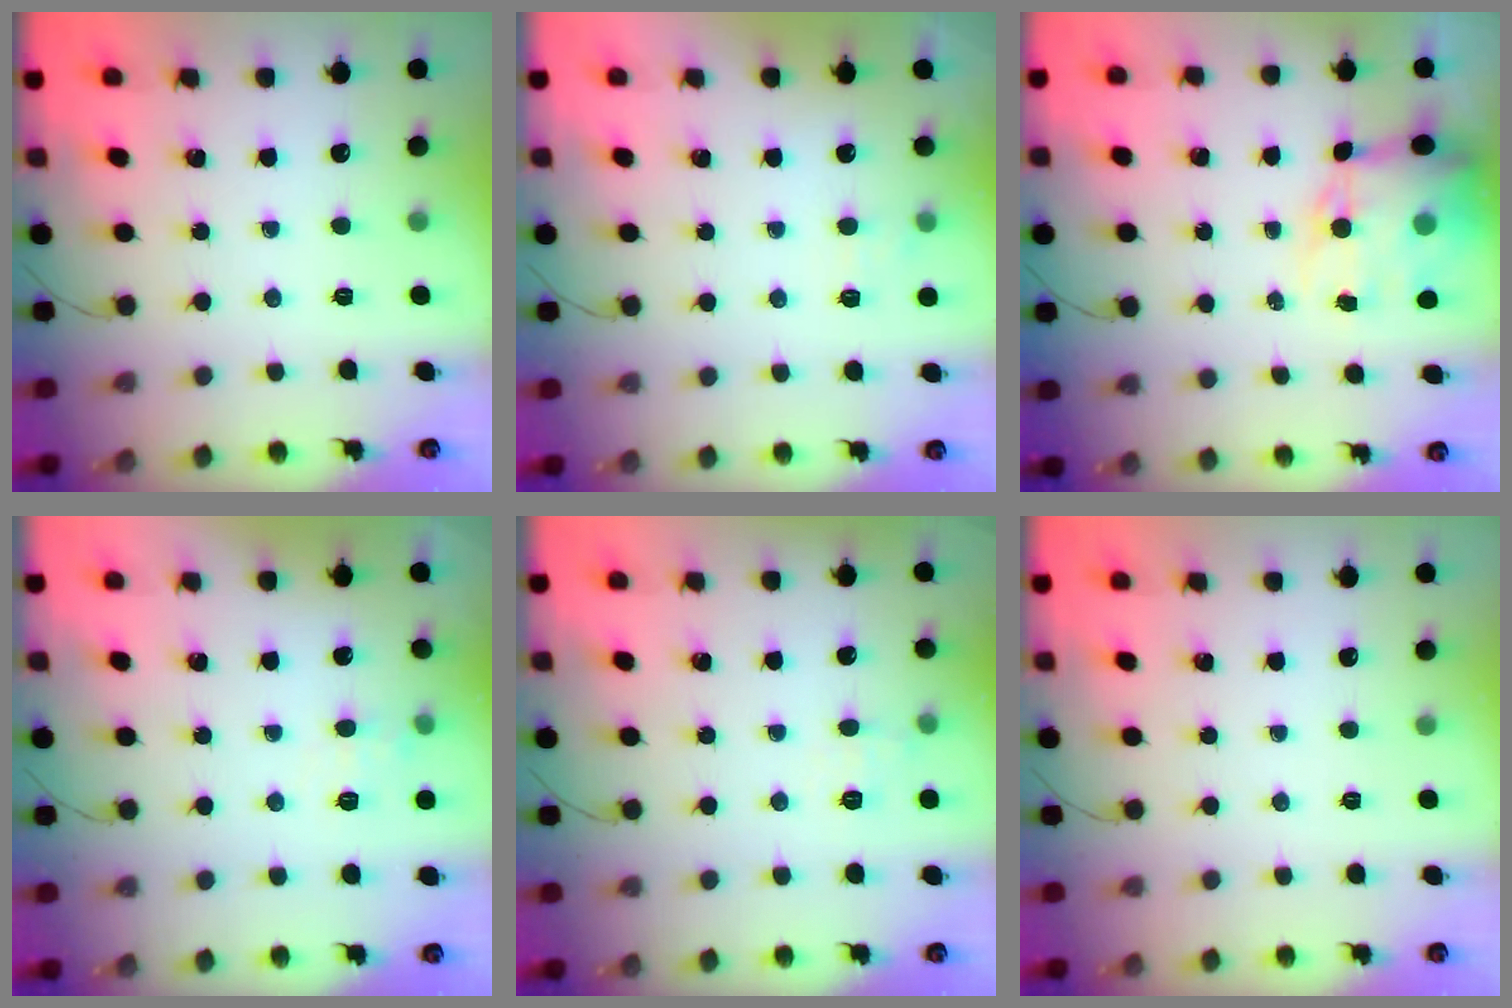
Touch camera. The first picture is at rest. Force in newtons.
{"total": 6.6, "press": 6.5, "slide": 1.3}
{"total": 14.9, "press": 14.4, "slide": 3.7}
{"total": 5.5, "press": 5.2, "slide": 1.9}
{"total": 6.7, "press": 6.5, "slide": 1.6}
{"total": 0.0}